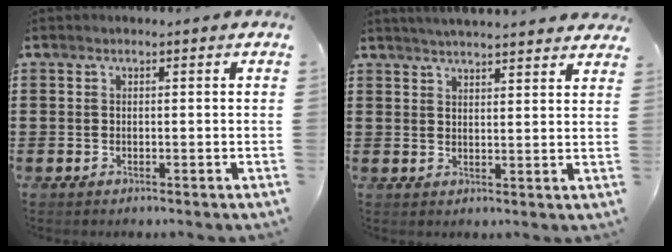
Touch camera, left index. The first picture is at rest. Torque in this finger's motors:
{"motor_torque": [1.65, -0.49, 0.39, 0.09]}